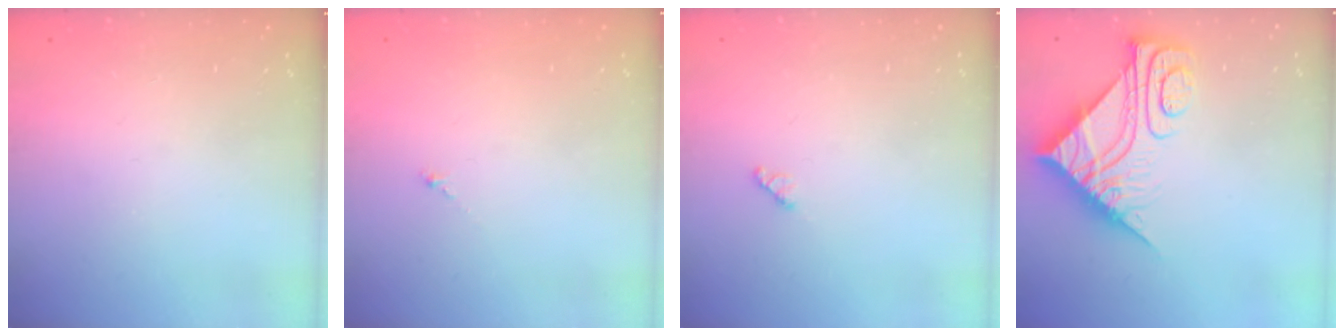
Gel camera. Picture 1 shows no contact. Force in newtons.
{"total": 0.0}
{"total": 2.9, "press": 2.9, "slide": 0.3}
{"total": 11.6, "press": 11.5, "slide": 1.1}